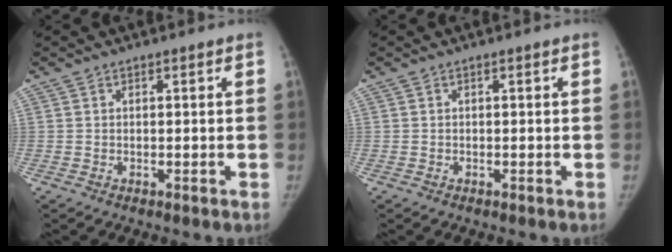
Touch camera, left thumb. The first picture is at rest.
{"total": 0.0}